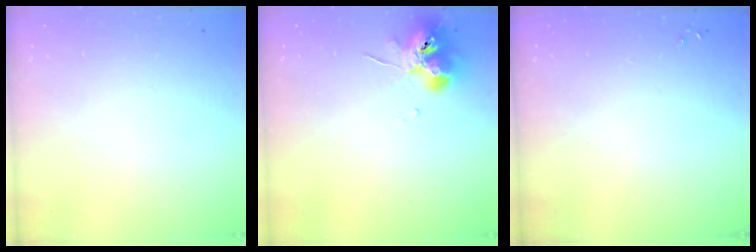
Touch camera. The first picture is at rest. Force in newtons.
{"total": 9.6, "press": 9.5, "slide": 1.0}
{"total": 0.0}